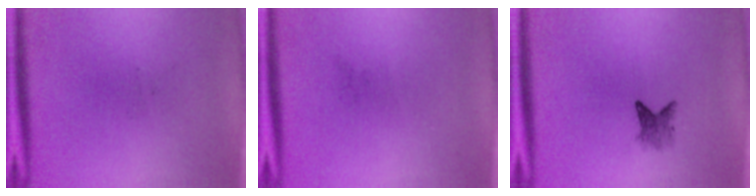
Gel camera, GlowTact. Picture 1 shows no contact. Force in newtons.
{"total": 0.0}
{"total": 2.2}